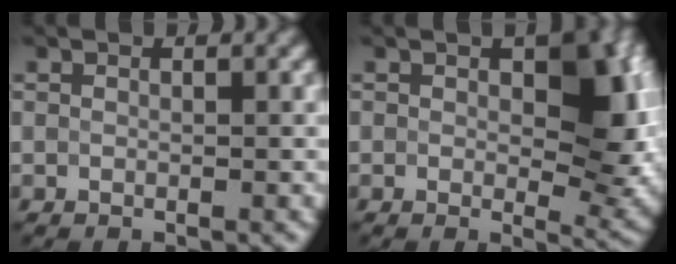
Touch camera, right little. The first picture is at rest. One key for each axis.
{"total": 7.3, "fx": 0.8, "fy": 4.0, "fz": 6.1, "tx": -0.070, "ty": -0.004, "tz": 0.011}